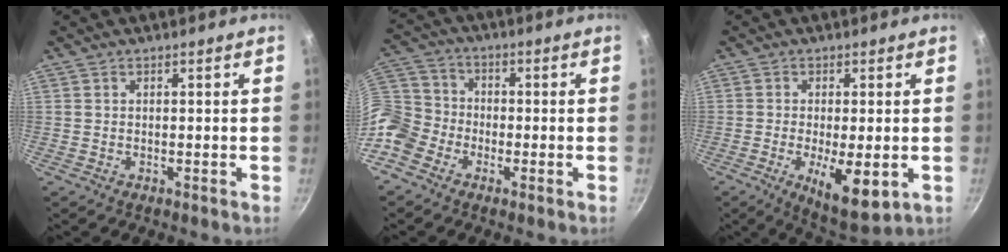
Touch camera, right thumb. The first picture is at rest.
{"total": 9.5, "force": [-4.5, 7.3, 3.9], "torque": [-0.061, 0.044, -0.111]}
{"total": 9.7, "force": [-2.3, 3.2, 8.9], "torque": [-0.140, -0.010, -0.025]}